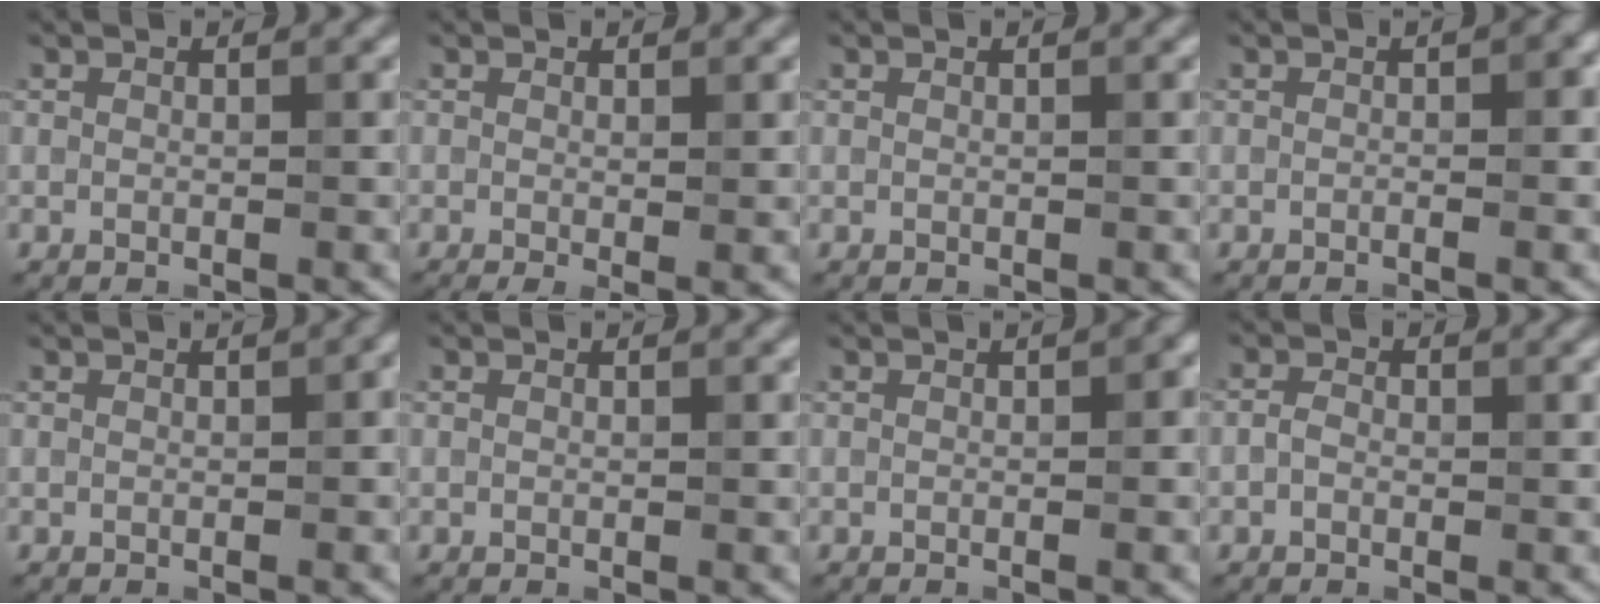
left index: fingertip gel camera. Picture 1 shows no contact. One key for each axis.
{"total": 2.0, "fx": -0.4, "fy": 0.3, "fz": 1.9, "tx": -0.034, "ty": -0.014, "tz": -0.007}
{"total": 0.0}
{"total": 1.8, "fx": -0.2, "fy": 0.3, "fz": 1.8, "tx": -0.024, "ty": -0.001, "tz": -0.006}
{"total": 1.2, "fx": -0.2, "fy": 0.2, "fz": 1.2, "tx": -0.015, "ty": 0.003, "tz": -0.002}
{"total": 0.0}
{"total": 1.9, "fx": -0.2, "fy": 0.2, "fz": 1.8, "tx": -0.024, "ty": 0.000, "tz": -0.004}
{"total": 1.2, "fx": -0.4, "fy": 0.9, "fz": 0.7, "tx": -0.014, "ty": 0.003, "tz": -0.013}